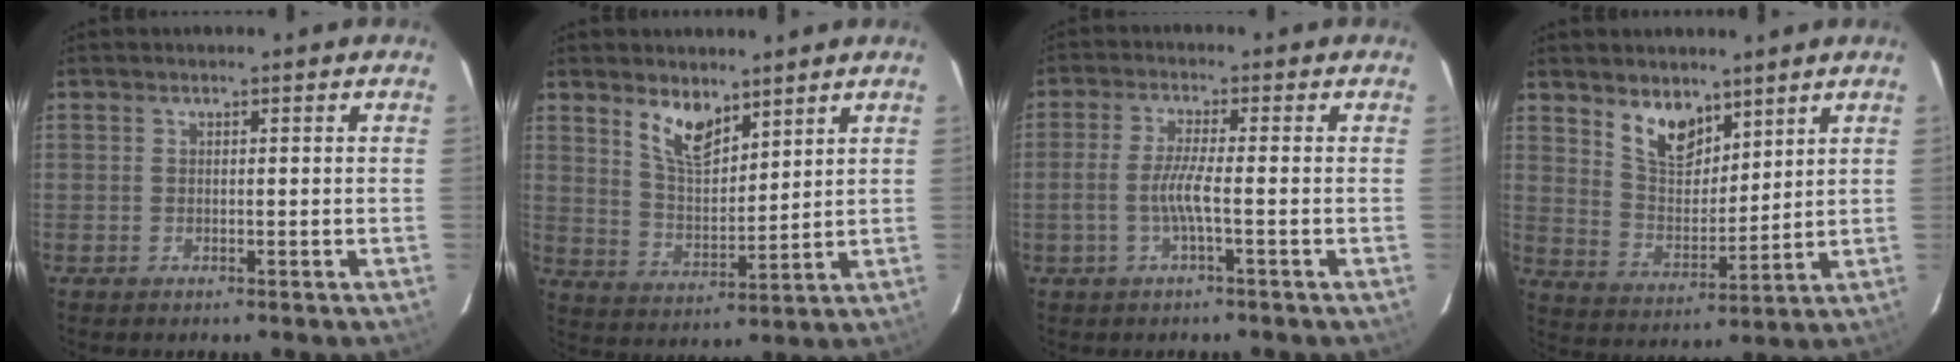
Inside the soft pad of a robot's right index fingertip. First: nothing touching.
{"total": 8.0, "force": [5.5, 3.3, 4.8], "torque": [-0.085, 0.002, 0.112]}
{"total": 4.6, "force": [-1.4, -0.1, 4.3], "torque": [-0.095, 0.000, -0.028]}
{"total": 9.0, "force": [6.3, 4.6, 4.5], "torque": [-0.074, 0.004, 0.125]}